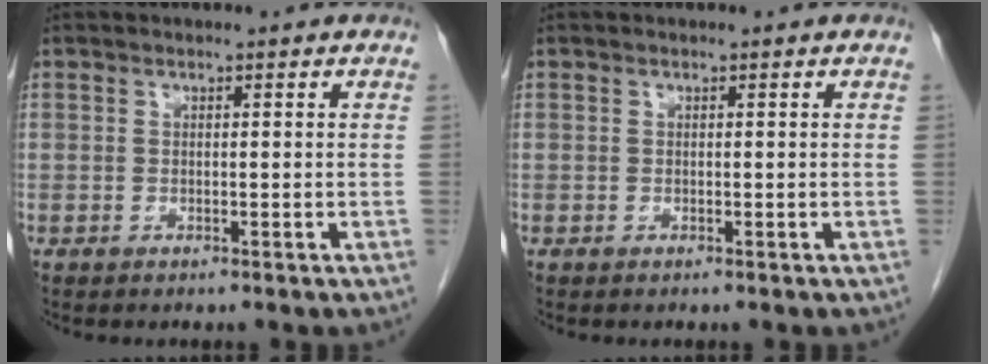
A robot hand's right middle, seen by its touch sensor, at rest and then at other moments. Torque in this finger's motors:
{"motor_torque": [0.00, 0.00, 0.00, 0.00]}